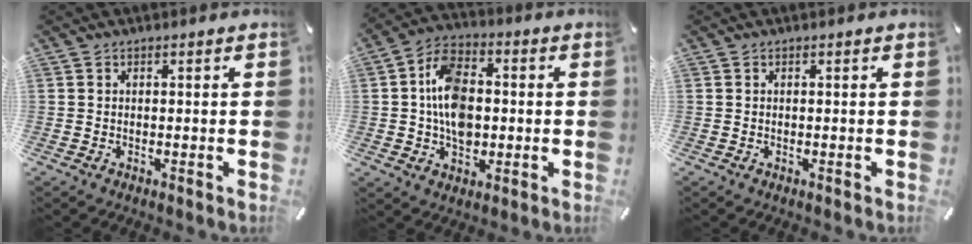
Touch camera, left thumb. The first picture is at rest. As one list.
[{"total": 11.5, "force": [-0.3, 8.3, 7.9], "torque": [-0.146, 0.009, -0.004]}, {"total": 0.0}]